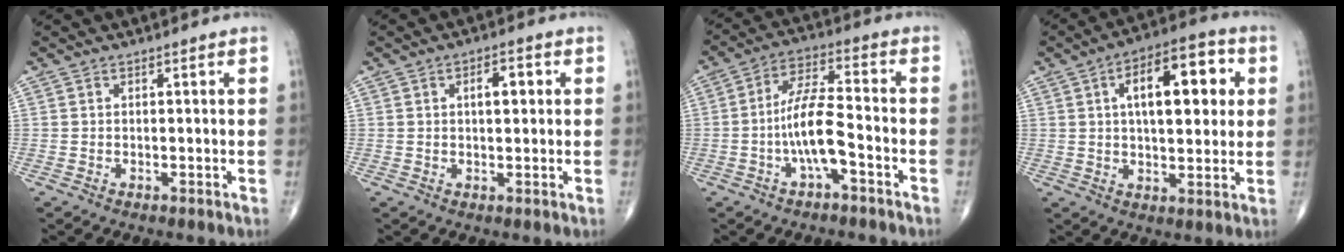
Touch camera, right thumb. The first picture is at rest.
{"total": 4.1, "force": [1.0, 1.9, 3.5], "torque": [-0.043, 0.004, 0.013]}
{"total": 9.7, "force": [-3.1, 2.9, 8.8], "torque": [-0.173, 0.040, -0.059]}
{"total": 16.4, "force": [3.8, 7.8, 14.0], "torque": [-0.176, 0.018, 0.051]}